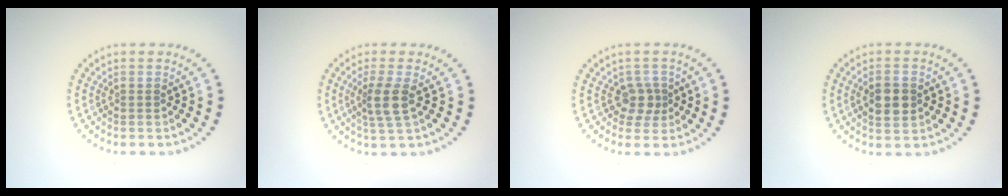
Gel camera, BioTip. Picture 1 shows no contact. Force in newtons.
{"total": 2.7, "press": 2.2, "slide": 1.5}
{"total": 1.9, "press": 1.7, "slide": 1.0}
{"total": 3.1, "press": 3.0, "slide": 0.2}